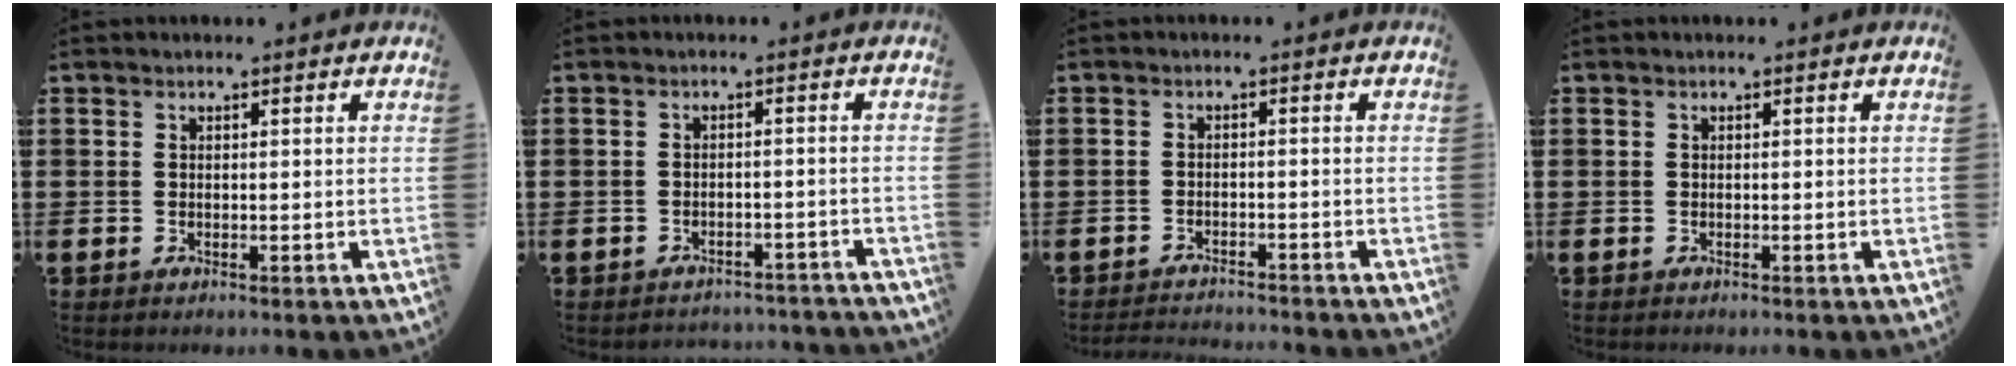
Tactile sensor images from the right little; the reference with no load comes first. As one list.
[{"total": 1.8, "force": [-1.8, 0.1, -0.1], "torque": [-0.004, 0.004, -0.039]}, {"total": 1.8, "force": [-1.8, -0.1, 0.0], "torque": [-0.002, 0.004, -0.039]}, {"total": 0.0}]